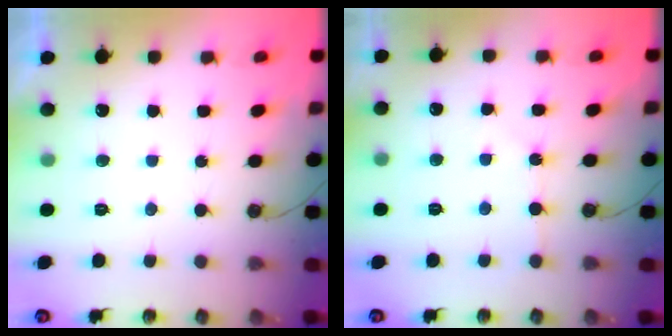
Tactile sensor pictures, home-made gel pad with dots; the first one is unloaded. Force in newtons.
{"total": 3.1, "press": 3.1, "slide": 0.3}